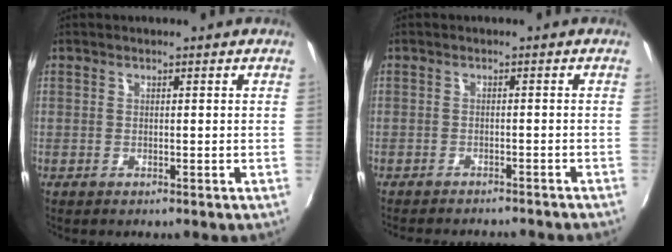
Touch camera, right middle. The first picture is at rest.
{"total": 8.2, "force": [-7.4, 1.5, 3.2], "torque": [-0.075, -0.017, -0.103]}